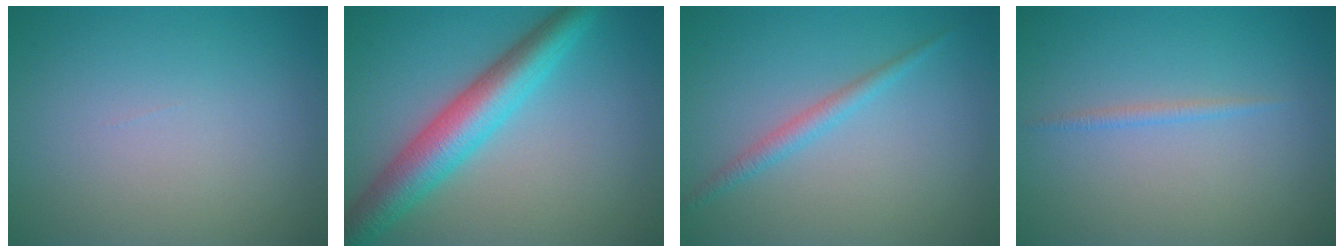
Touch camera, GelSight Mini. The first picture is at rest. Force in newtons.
{"total": 6.5, "press": 6.5, "slide": 0.0}
{"total": 1.7, "press": 1.7, "slide": 0.1}
{"total": 0.8, "press": 0.8, "slide": 0.0}